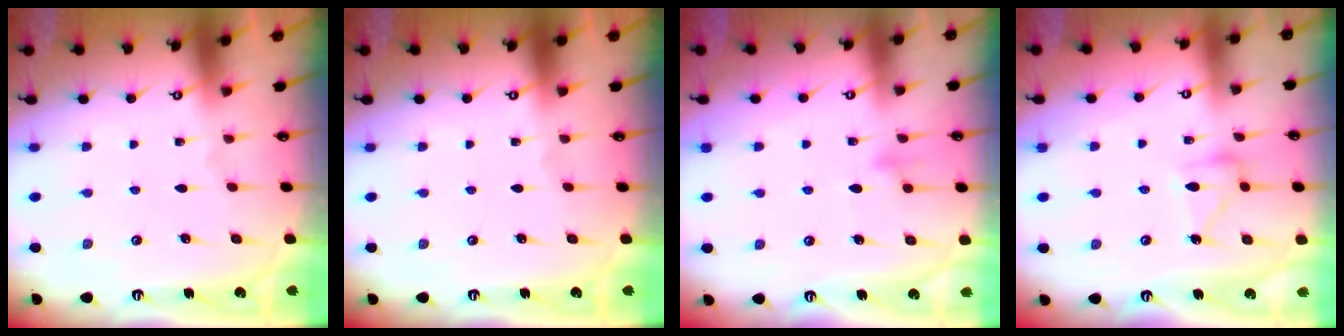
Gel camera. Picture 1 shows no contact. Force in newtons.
{"total": 0.0}
{"total": 10.6, "press": 10.6, "slide": 0.5}
{"total": 12.0, "press": 11.9, "slide": 0.6}